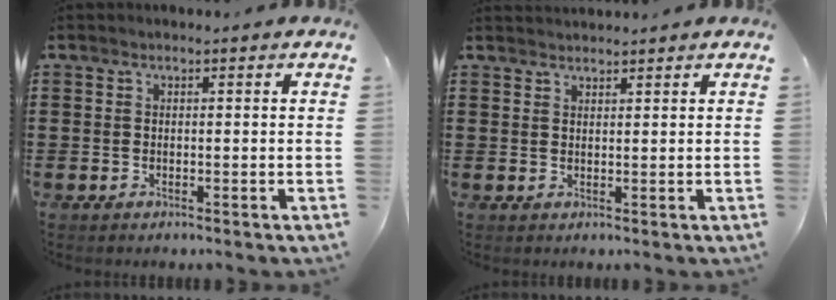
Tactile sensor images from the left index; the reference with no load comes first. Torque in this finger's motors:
{"motor_torque": [0.05, 0.06, 0.19, 0.04]}